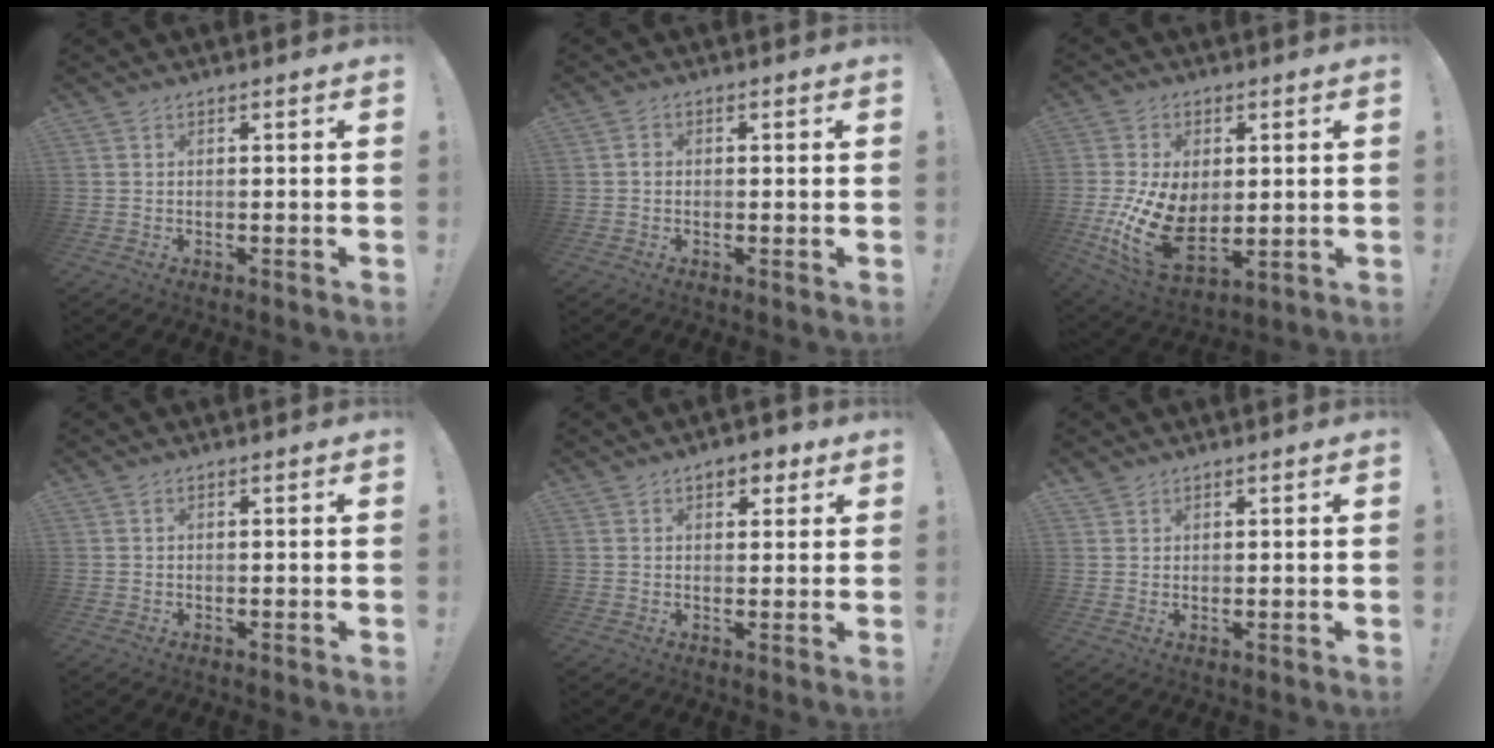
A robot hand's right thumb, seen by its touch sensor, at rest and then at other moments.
{"total": 1.3, "force": [-0.3, 0.9, 0.8], "torque": [-0.007, 0.003, -0.006]}
{"total": 16.9, "force": [-1.8, 10.9, 12.7], "torque": [-0.235, -0.004, -0.022]}
{"total": 0.0}
{"total": 4.7, "force": [2.7, 3.0, 2.5], "torque": [-0.018, -0.009, 0.042]}
{"total": 1.7, "force": [1.5, 0.8, 0.3], "torque": [0.000, -0.009, 0.029]}